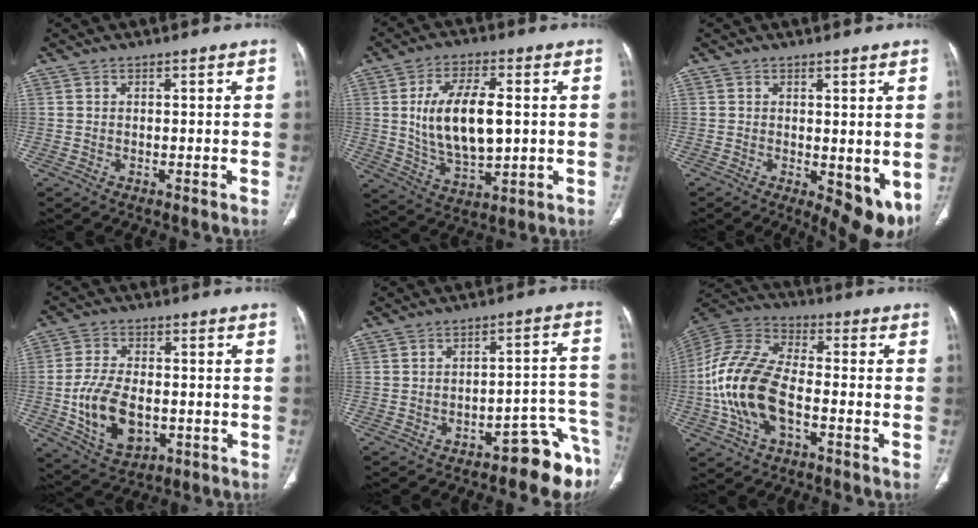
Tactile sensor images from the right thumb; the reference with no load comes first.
{"total": 14.3, "force": [1.3, 6.9, 12.5], "torque": [-0.218, -0.007, 0.031]}
{"total": 8.4, "force": [-0.9, 3.6, 7.5], "torque": [-0.089, -0.022, -0.001]}
{"total": 11.9, "force": [-2.4, 7.3, 9.1], "torque": [-0.162, 0.003, -0.032]}
{"total": 10.4, "force": [-7.8, 3.4, 6.0], "torque": [-0.021, 0.106, -0.108]}
{"total": 16.9, "force": [-4.1, 9.0, 13.7], "torque": [-0.291, 0.029, -0.078]}